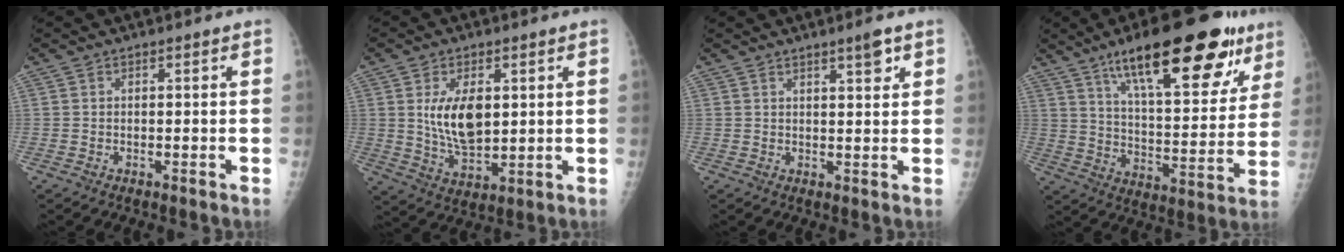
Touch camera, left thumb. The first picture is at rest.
{"total": 10.1, "force": [2.1, 5.5, 8.3], "torque": [-0.132, -0.018, 0.050]}
{"total": 3.2, "force": [2.1, 0.5, 2.4], "torque": [-0.031, -0.014, 0.032]}
{"total": 26.2, "force": [15.7, 8.8, 19.1], "torque": [-0.241, -0.040, 0.241]}